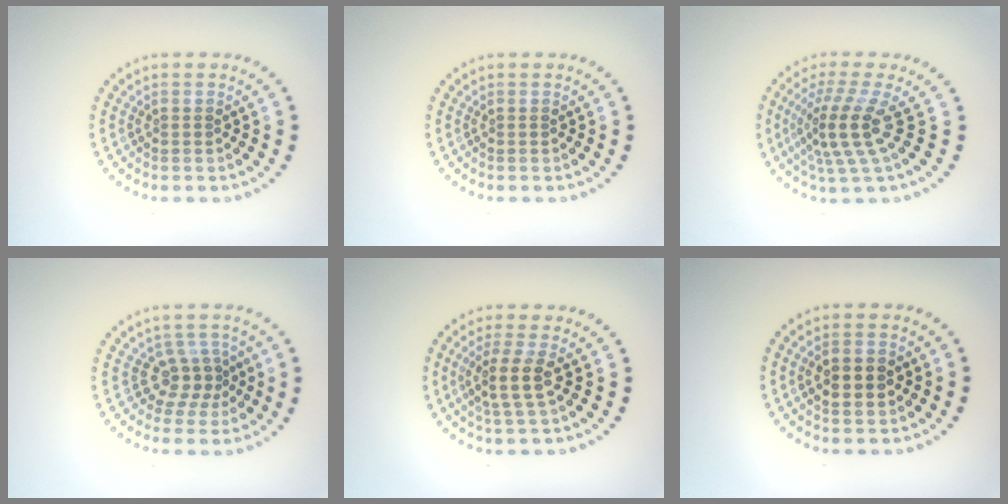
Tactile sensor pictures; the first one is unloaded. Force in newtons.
{"total": 0.0}
{"total": 4.4, "press": 3.1, "slide": 3.1}
{"total": 2.8, "press": 2.0, "slide": 2.0}
{"total": 2.7, "press": 2.3, "slide": 1.5}
{"total": 2.8, "press": 2.8, "slide": 0.2}